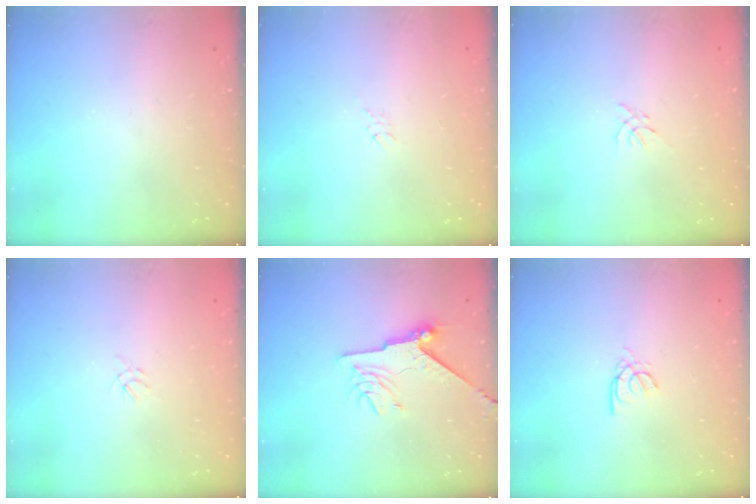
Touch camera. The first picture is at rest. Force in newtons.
{"total": 3.8, "press": 3.7, "slide": 0.6}
{"total": 0.0}
{"total": 1.2, "press": 1.1, "slide": 0.5}
{"total": 7.6, "press": 7.6, "slide": 1.0}
{"total": 3.0, "press": 3.0, "slide": 0.5}